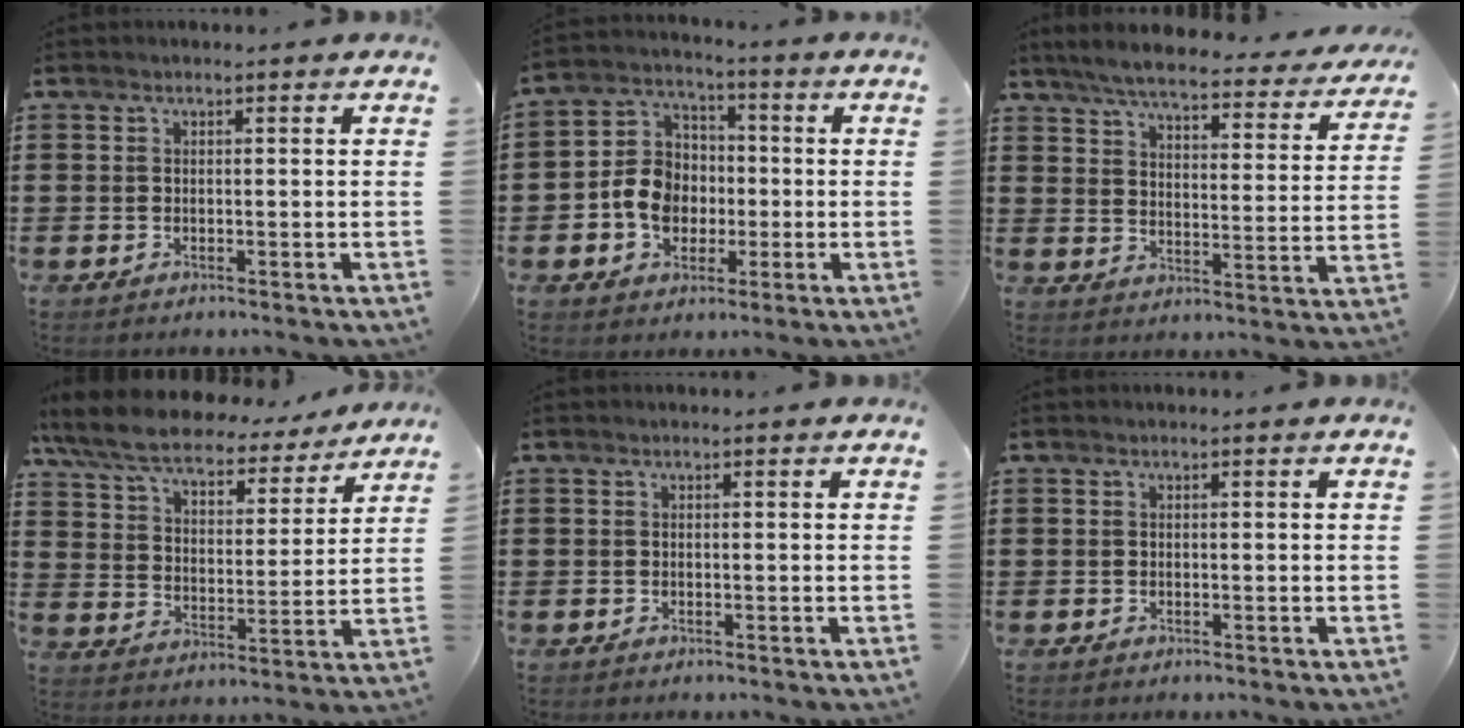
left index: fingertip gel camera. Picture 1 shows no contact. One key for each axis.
{"total": 8.0, "fx": -1.7, "fy": 6.8, "fz": 3.8, "tx": -0.096, "ty": 0.017, "tz": -0.034}
{"total": 5.9, "fx": 5.3, "fy": 0.3, "fz": 2.5, "tx": -0.075, "ty": -0.034, "tz": 0.088}
{"total": 8.6, "fx": 7.7, "fy": 1.6, "fz": 3.6, "tx": -0.104, "ty": -0.041, "tz": 0.134}
{"total": 0.0}
{"total": 0.0}